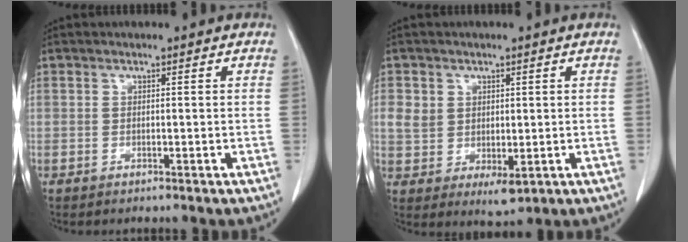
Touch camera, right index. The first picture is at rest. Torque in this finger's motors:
{"motor_torque": [0.24, -0.03, 0.12, 0.09]}